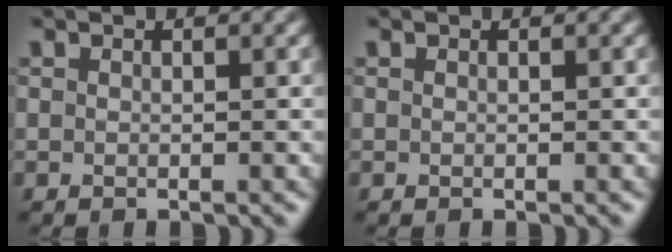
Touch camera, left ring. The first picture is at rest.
{"total": 0.0}